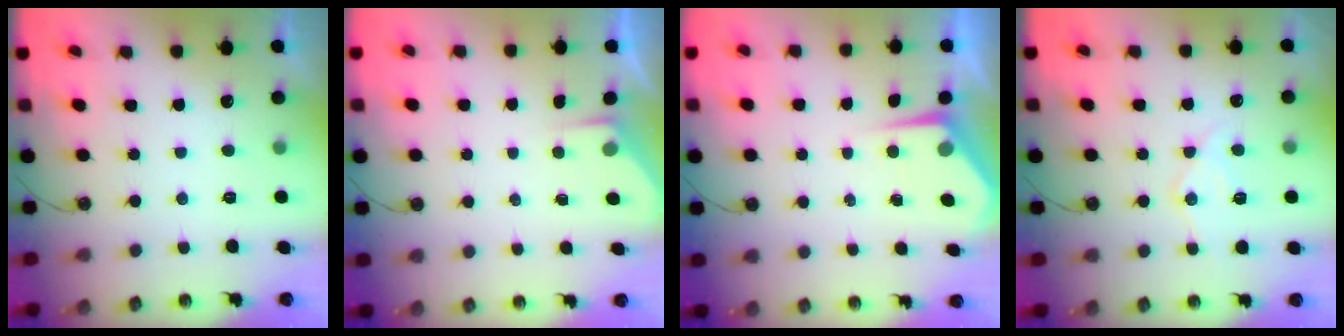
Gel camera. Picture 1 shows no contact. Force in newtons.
{"total": 2.4, "press": 2.3, "slide": 0.4}
{"total": 4.0, "press": 4.0, "slide": 0.4}
{"total": 11.8, "press": 11.7, "slide": 1.2}